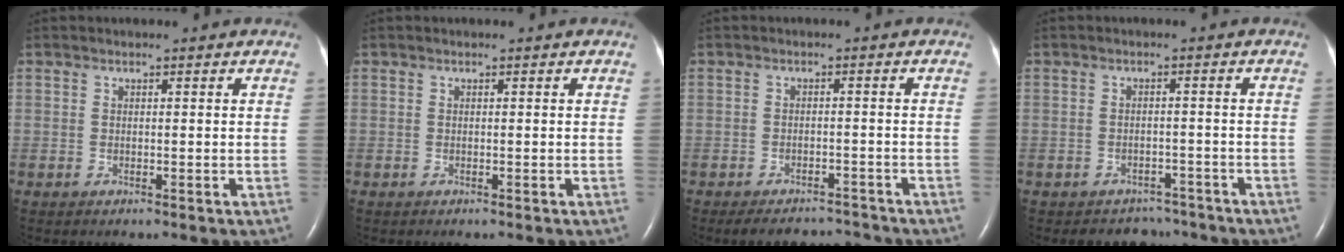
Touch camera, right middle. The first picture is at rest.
{"total": 0.0}
{"total": 5.8, "force": [-5.6, 1.4, 0.6], "torque": [-0.003, 0.008, -0.078]}
{"total": 4.3, "force": [-3.6, 2.2, -0.4], "torque": [0.006, 0.018, -0.047]}